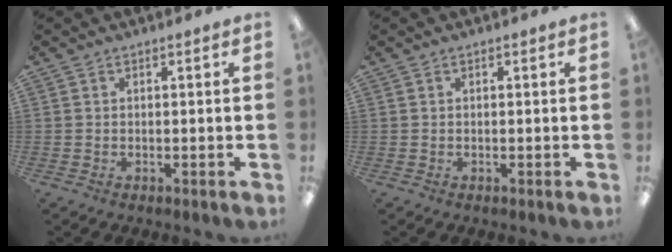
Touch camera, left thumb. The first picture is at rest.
{"total": 0.0}